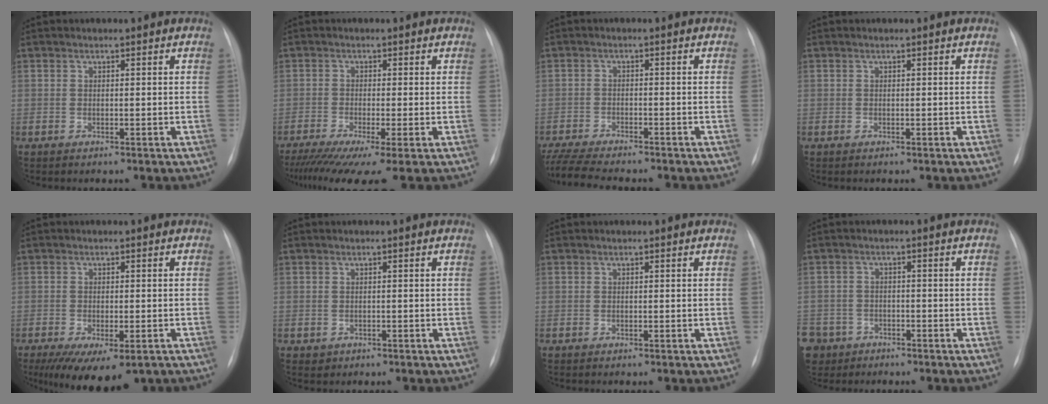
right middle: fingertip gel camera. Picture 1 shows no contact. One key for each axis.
{"total": 10.1, "fx": -7.1, "fy": 0.6, "fz": 7.1, "tx": -0.107, "ty": -0.023, "tz": -0.116}
{"total": 11.0, "fx": -9.8, "fy": 1.4, "fz": 5.0, "tx": -0.084, "ty": -0.017, "tz": -0.153}
{"total": 0.0}
{"total": 10.0, "fx": -6.2, "fy": 4.0, "fz": 6.8, "tx": -0.107, "ty": -0.017, "tz": -0.090}
{"total": 0.9, "fx": -0.4, "fy": 0.8, "fz": 0.1, "tx": -0.002, "ty": 0.002, "tz": -0.002}
{"total": 0.0}
{"total": 10.2, "fx": -6.0, "fy": 7.9, "fz": 2.4, "tx": -0.089, "ty": -0.002, "tz": -0.102}